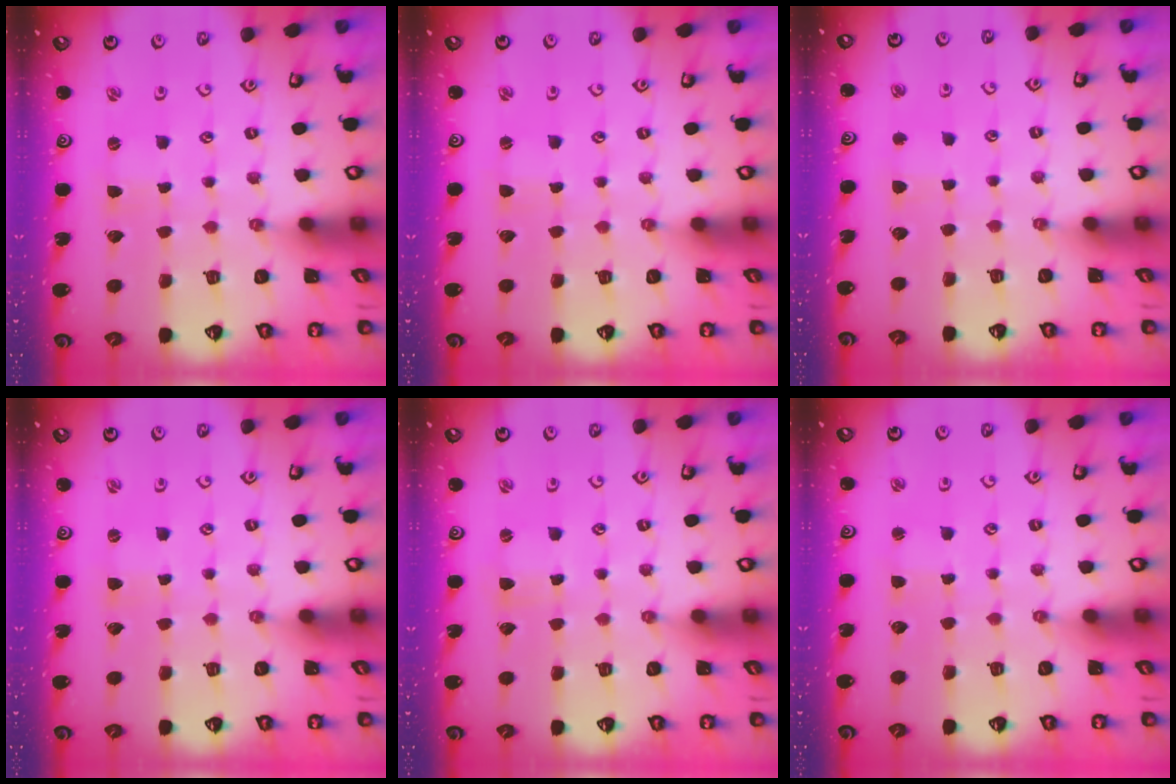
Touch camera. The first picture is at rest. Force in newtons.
{"total": 0.5, "press": 0.4, "slide": 0.3}
{"total": 2.8, "press": 2.8, "slide": 0.4}
{"total": 0.9, "press": 0.9, "slide": 0.1}
{"total": 0.0}
{"total": 2.0, "press": 2.0, "slide": 0.4}